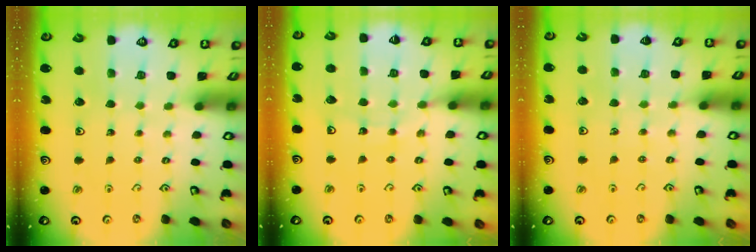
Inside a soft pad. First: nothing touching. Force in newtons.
{"total": 9.5, "press": 9.4, "slide": 1.2}
{"total": 4.1, "press": 3.7, "slide": 1.8}